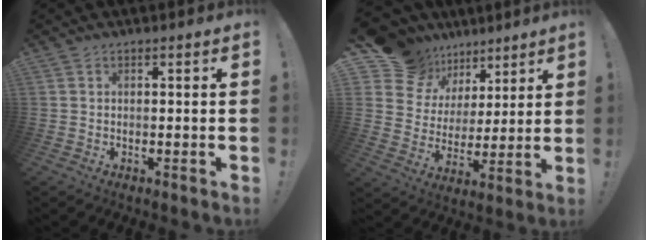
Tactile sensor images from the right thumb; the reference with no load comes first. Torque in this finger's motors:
{"motor_torque": [-0.16, 0.23, 0.11, 0.34, 0.00]}